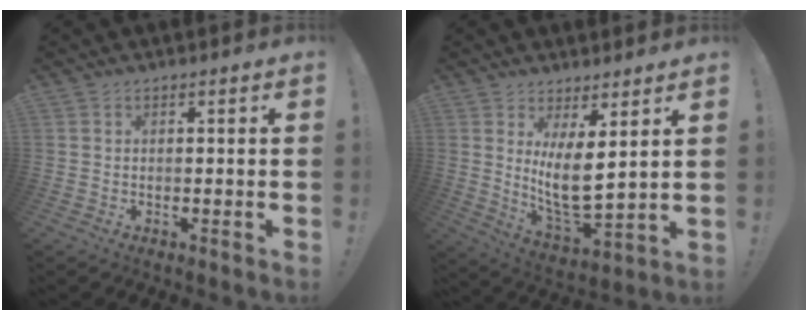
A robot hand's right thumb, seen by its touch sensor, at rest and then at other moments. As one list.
[{"total": 11.1, "force": [4.0, 3.2, 9.8], "torque": [-0.185, -0.047, 0.070]}]